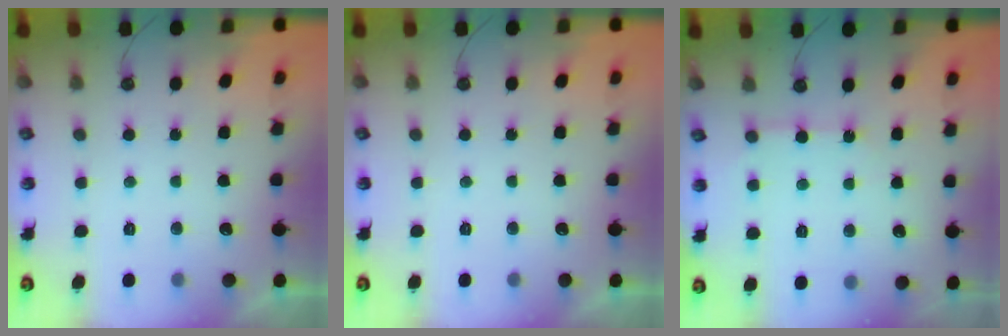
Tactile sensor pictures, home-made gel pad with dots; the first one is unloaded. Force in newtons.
{"total": 0.0}
{"total": 3.9, "press": 3.9, "slide": 0.5}